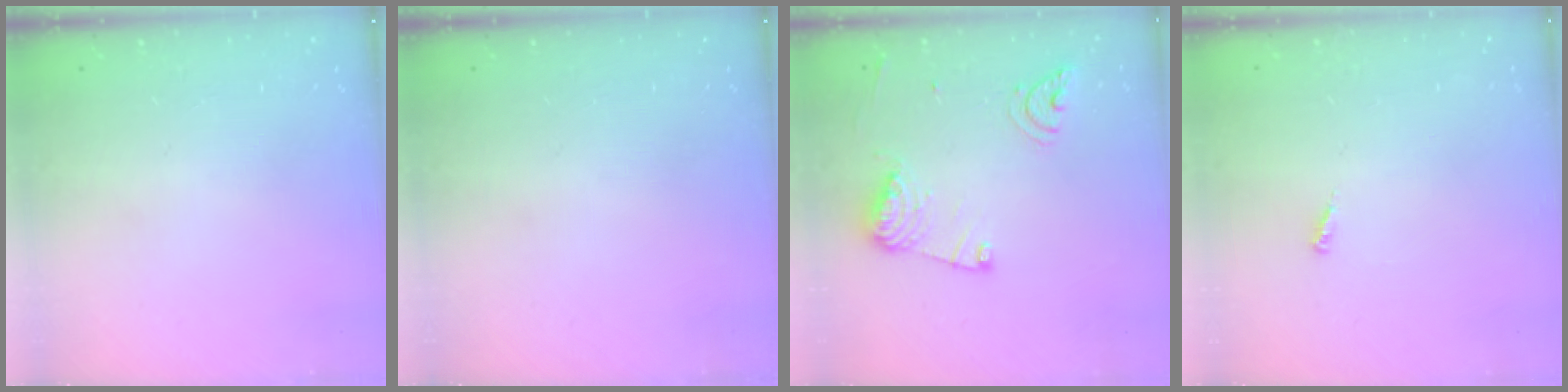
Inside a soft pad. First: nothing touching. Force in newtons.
{"total": 0.0}
{"total": 12.6, "press": 12.5, "slide": 1.2}
{"total": 2.1, "press": 2.1, "slide": 0.1}